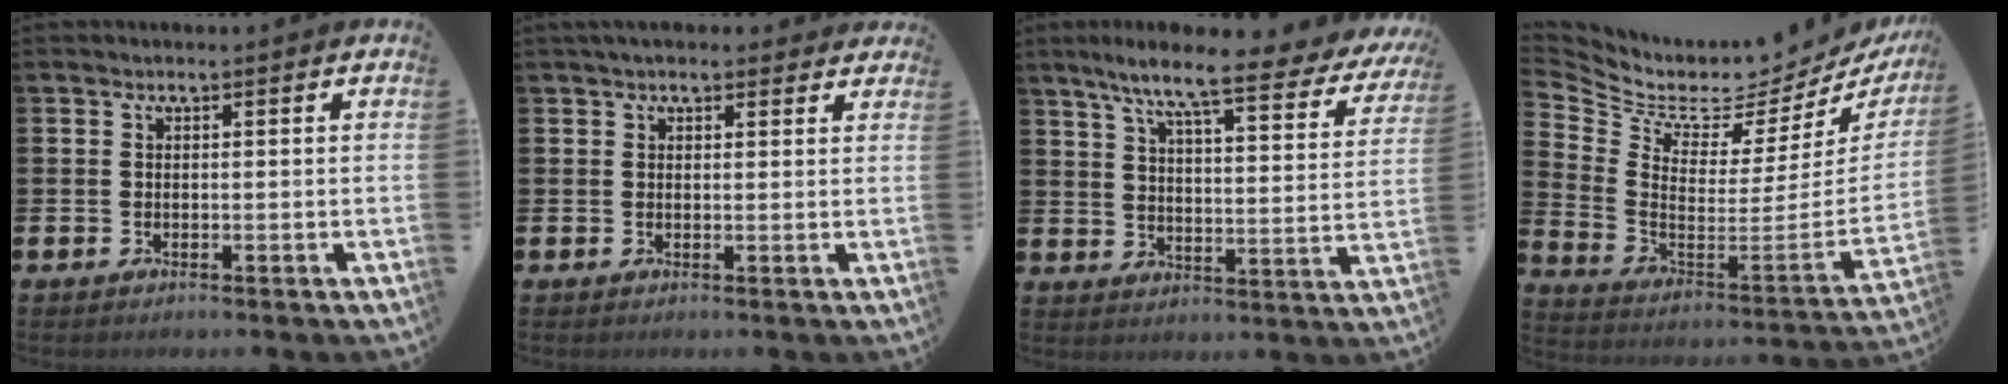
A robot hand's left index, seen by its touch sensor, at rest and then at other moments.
{"total": 2.3, "force": [2.1, 0.7, 0.6], "torque": [-0.012, 0.000, 0.037]}
{"total": 9.6, "force": [7.7, 1.1, 5.6], "torque": [-0.124, -0.050, 0.123]}
{"total": 3.9, "force": [3.3, 1.9, 0.8], "torque": [-0.050, -0.048, 0.049]}